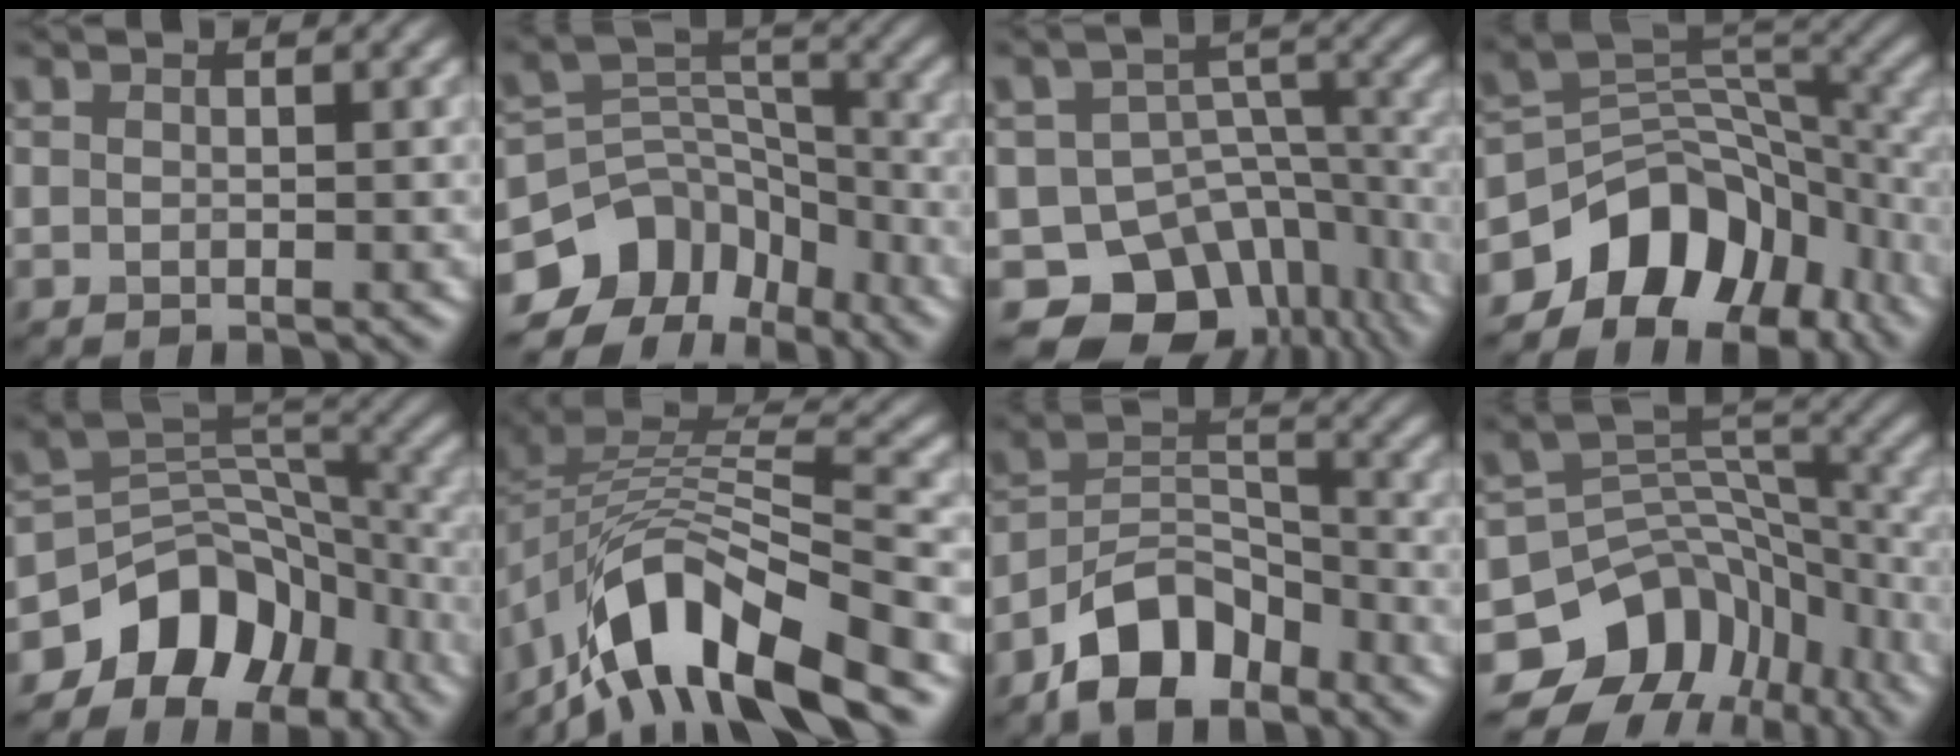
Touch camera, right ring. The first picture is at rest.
{"total": 9.4, "force": [-6.1, 6.5, 3.1], "torque": [-0.043, 0.024, -0.106]}
{"total": 11.6, "force": [-7.7, 7.5, 4.5], "torque": [-0.050, -0.001, -0.113]}
{"total": 9.9, "force": [-6.1, 6.4, 4.4], "torque": [-0.054, 0.007, -0.114]}
{"total": 9.4, "force": [-6.1, 6.1, 3.7], "torque": [-0.040, 0.010, -0.111]}
{"total": 11.2, "force": [-7.1, 4.4, 7.5], "torque": [-0.124, 0.004, -0.136]}
{"total": 7.9, "force": [-5.3, 4.1, 4.2], "torque": [-0.063, 0.008, -0.109]}
{"total": 11.5, "force": [-6.6, 8.2, 4.6], "torque": [-0.076, 0.018, -0.104]}